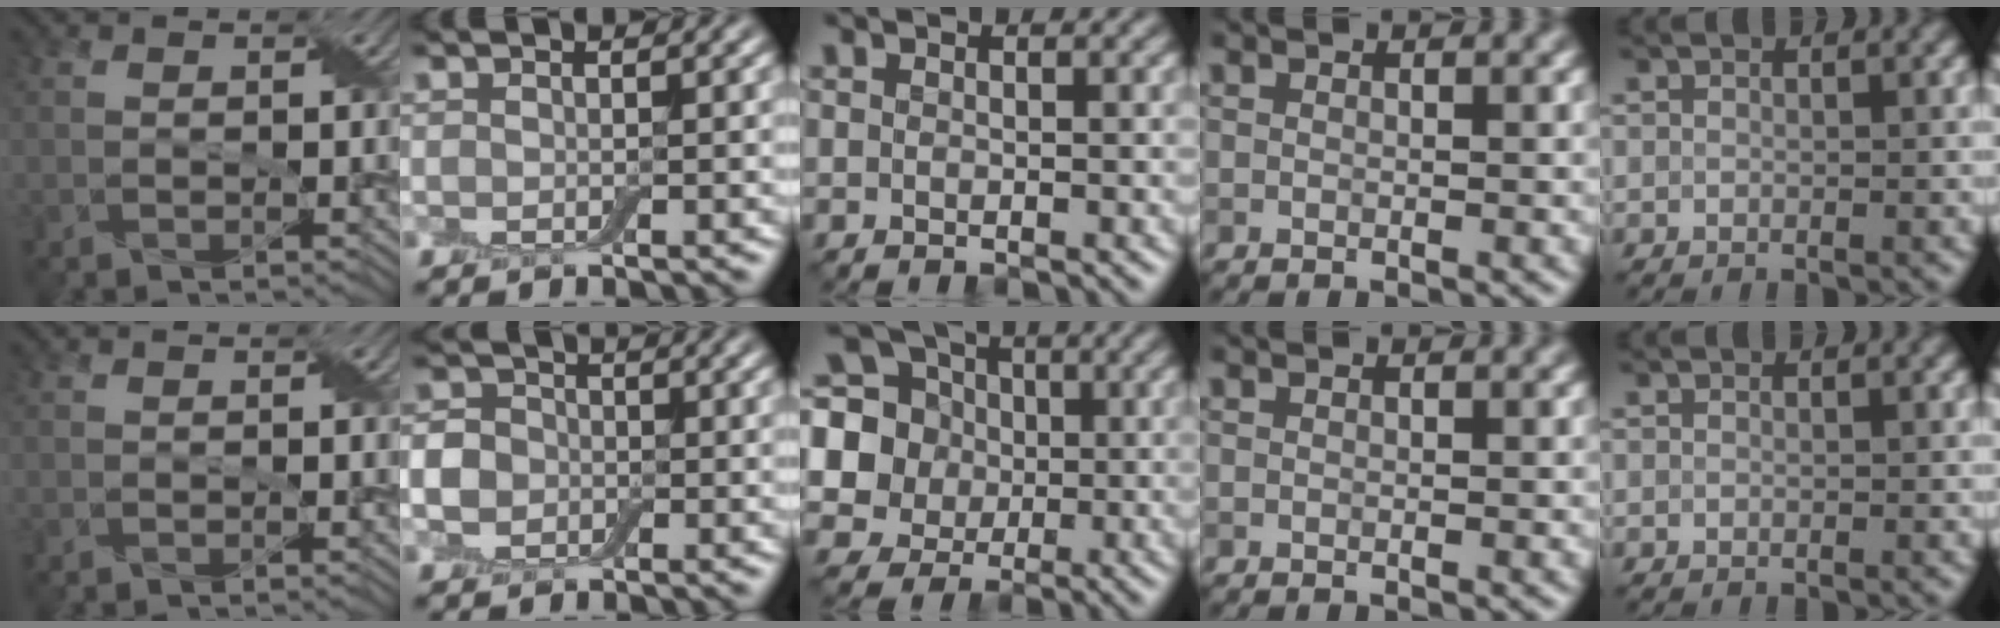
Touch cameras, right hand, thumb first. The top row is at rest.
{"index": {"total": 3.3, "force": [-0.6, 2.8, 1.5], "torque": [-0.022, 0.001, -0.021]}, "middle": {"total": 9.1, "force": [0.9, 8.3, 3.6], "torque": [-0.097, 0.018, -0.007]}}